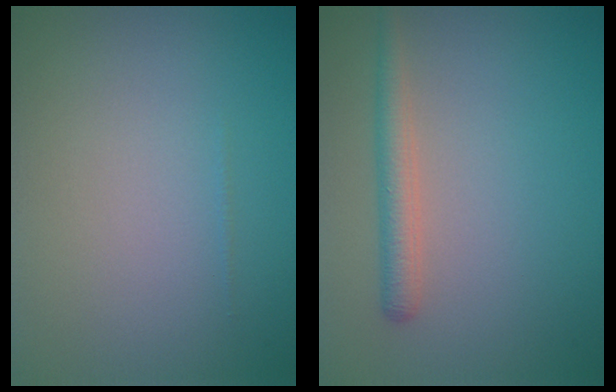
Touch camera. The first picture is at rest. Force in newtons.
{"total": 2.3, "press": 2.3, "slide": 0.2}